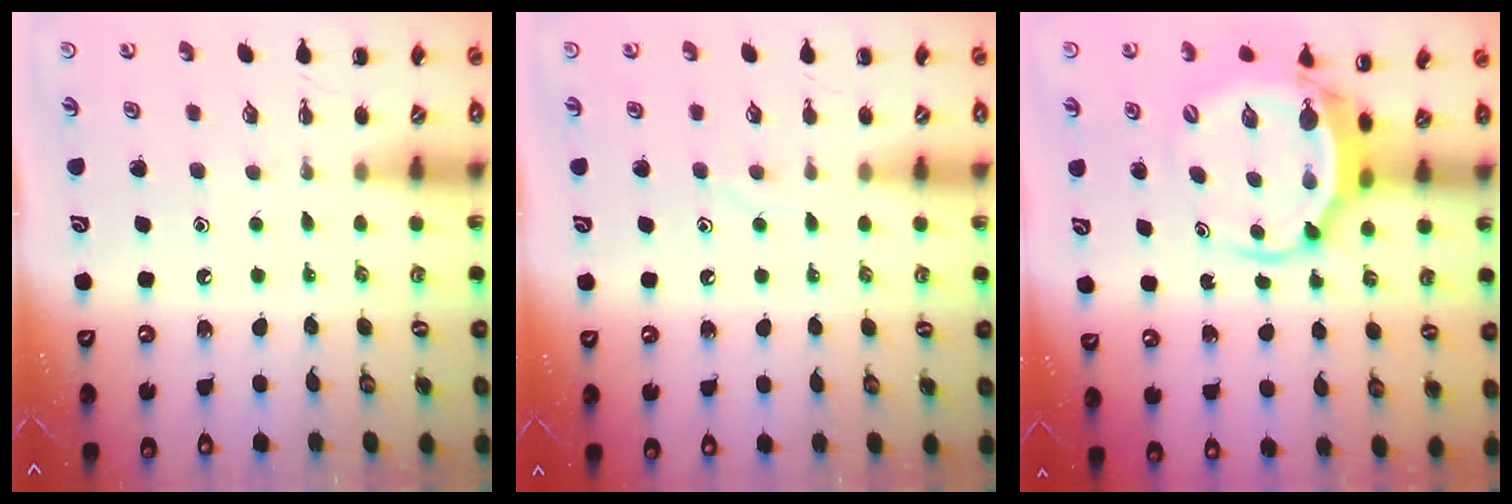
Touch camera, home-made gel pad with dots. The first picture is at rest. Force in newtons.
{"total": 5.8, "press": 5.7, "slide": 0.9}
{"total": 6.1, "press": 5.9, "slide": 1.6}